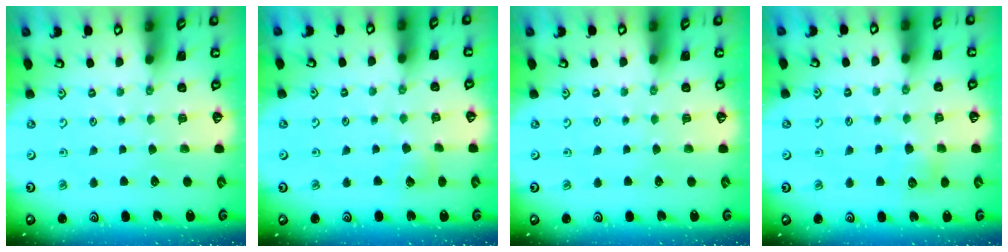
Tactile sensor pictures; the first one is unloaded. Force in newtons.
{"total": 4.4, "press": 4.4, "slide": 0.6}
{"total": 0.0}
{"total": 6.3, "press": 6.3, "slide": 0.9}